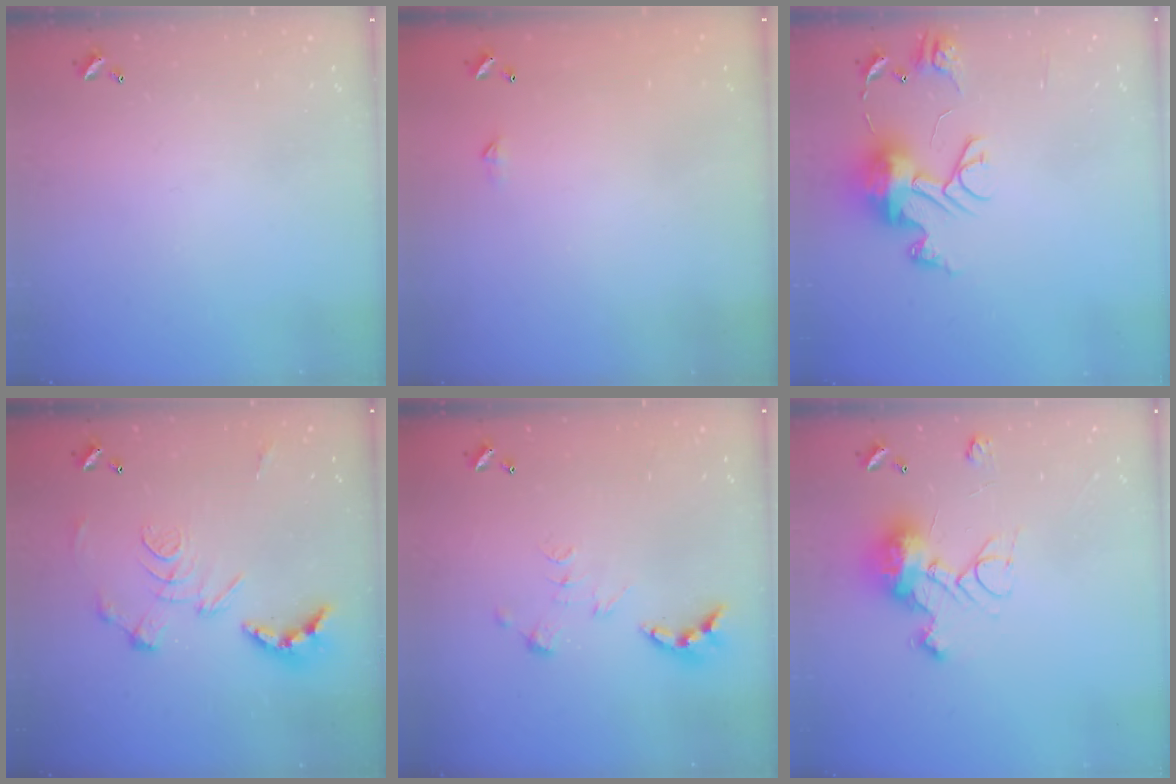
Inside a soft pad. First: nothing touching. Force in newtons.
{"total": 2.3, "press": 2.3, "slide": 0.4}
{"total": 12.0, "press": 11.9, "slide": 1.2}
{"total": 2.9, "press": 2.3, "slide": 1.7}
{"total": 3.3, "press": 3.3, "slide": 0.4}
{"total": 18.1, "press": 18.1, "slide": 0.6}